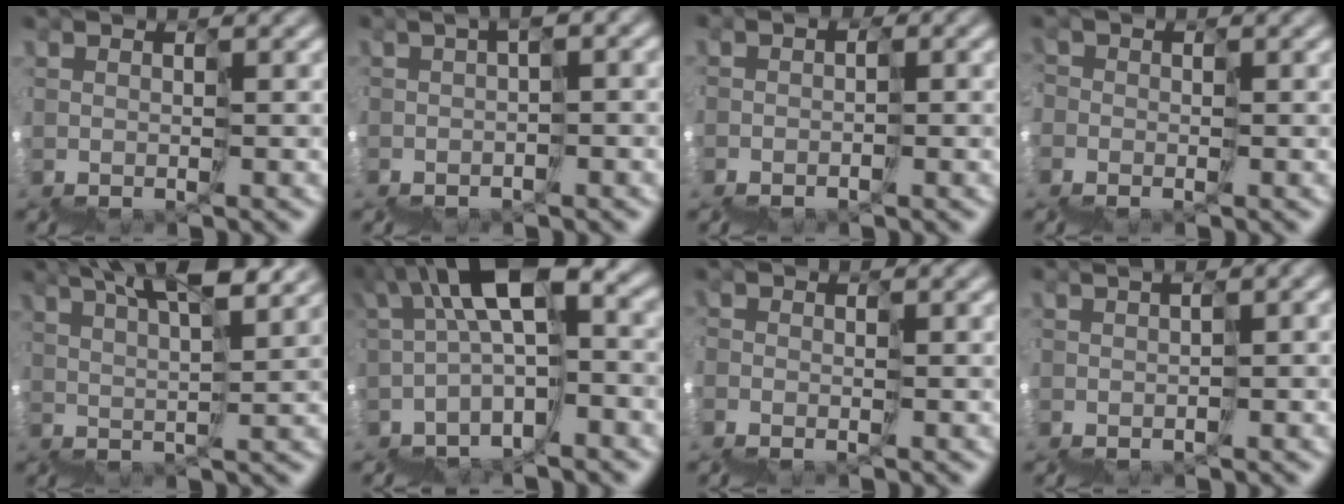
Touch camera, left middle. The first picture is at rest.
{"total": 2.6, "force": [-1.8, -0.2, 1.8], "torque": [-0.034, -0.007, -0.030]}
{"total": 3.0, "force": [-2.5, 1.5, -0.4], "torque": [0.012, 0.004, -0.032]}
{"total": 2.2, "force": [-1.8, 1.0, -0.7], "torque": [0.005, 0.005, -0.026]}
{"total": 6.6, "force": [6.1, -0.4, 2.5], "torque": [-0.005, 0.059, 0.089]}
{"total": 6.5, "force": [0.4, 2.0, 6.2], "torque": [-0.114, 0.041, -0.004]}
{"total": 1.4, "force": [-1.3, -0.2, -0.5], "torque": [0.003, 0.008, -0.030]}
{"total": 2.6, "force": [-1.1, 0.5, 2.3], "torque": [-0.019, 0.004, -0.012]}